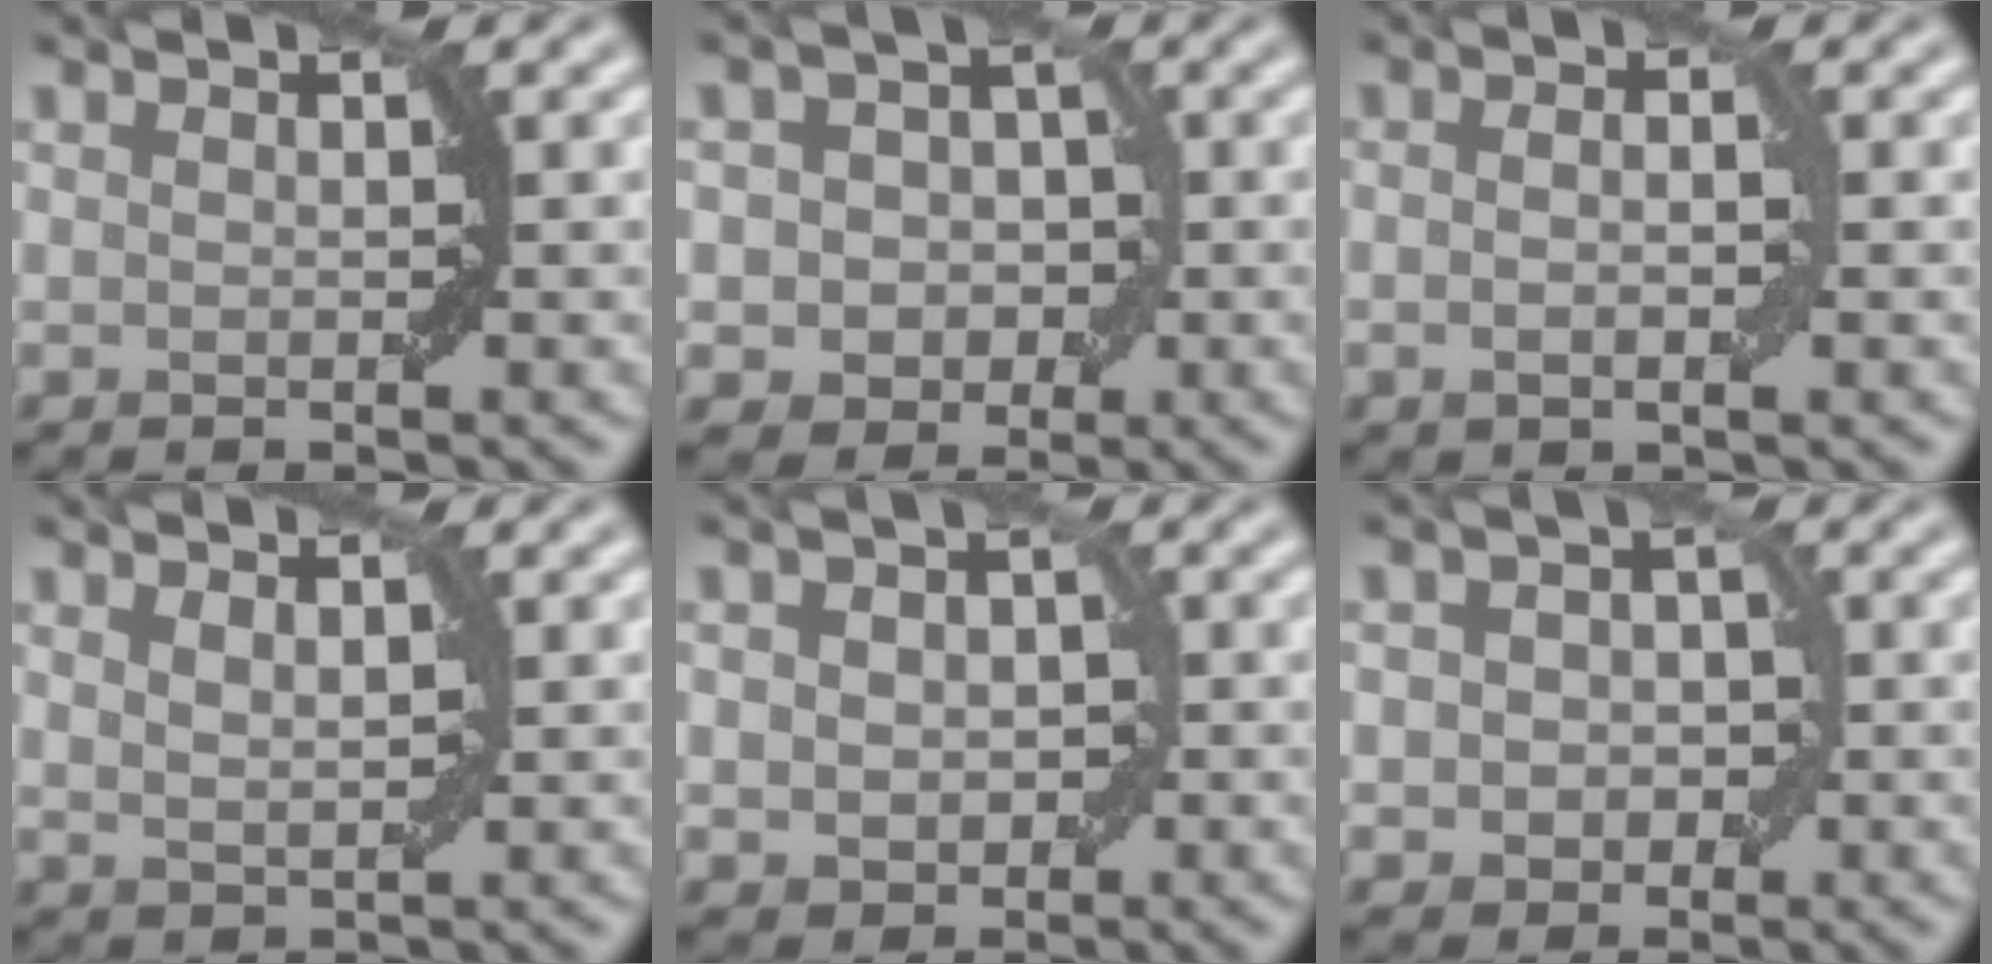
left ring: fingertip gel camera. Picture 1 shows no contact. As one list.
[{"total": 4.2, "force": [-0.1, 3.7, 1.9], "torque": [-0.006, 0.015, -0.019]}, {"total": 2.0, "force": [-0.2, 0.6, 1.8], "torque": [-0.035, -0.001, -0.005]}, {"total": 1.4, "force": [0.8, 0.5, 0.9], "torque": [-0.018, -0.003, 0.020]}, {"total": 3.9, "force": [0.0, 3.1, 2.4], "torque": [-0.022, 0.008, -0.012]}, {"total": 3.2, "force": [-0.2, 2.7, 1.7], "torque": [-0.011, 0.002, -0.011]}]